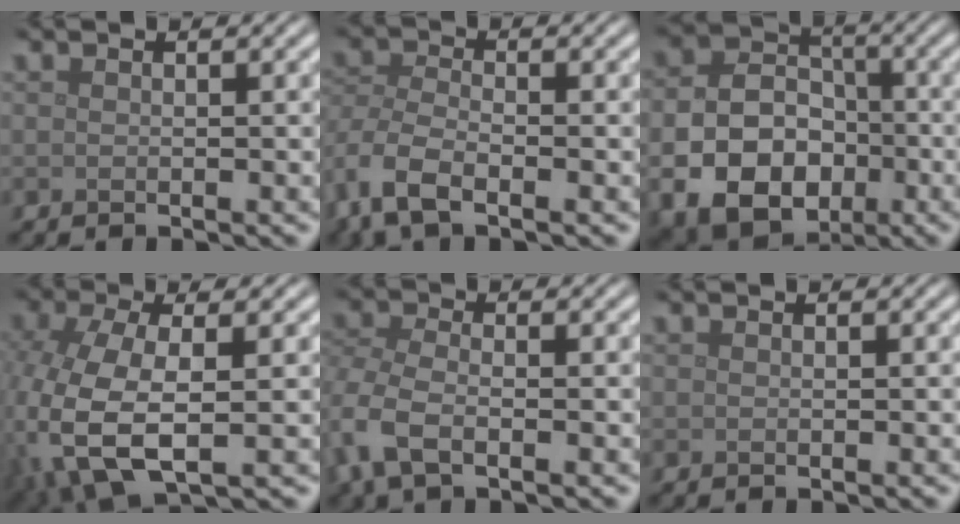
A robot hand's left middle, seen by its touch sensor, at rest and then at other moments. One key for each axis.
{"total": 5.6, "fx": -3.2, "fy": 2.8, "fz": 3.7, "tx": -0.088, "ty": -0.008, "tz": -0.073}
{"total": 9.7, "fx": -3.4, "fy": 7.1, "fz": 5.8, "tx": -0.109, "ty": -0.024, "tz": -0.057}
{"total": 9.5, "fx": -1.6, "fy": 5.2, "fz": 7.7, "tx": -0.193, "ty": -0.022, "tz": -0.025}
{"total": 4.4, "fx": -1.7, "fy": 2.4, "fz": 3.3, "tx": -0.085, "ty": -0.005, "tz": -0.046}
{"total": 0.0}